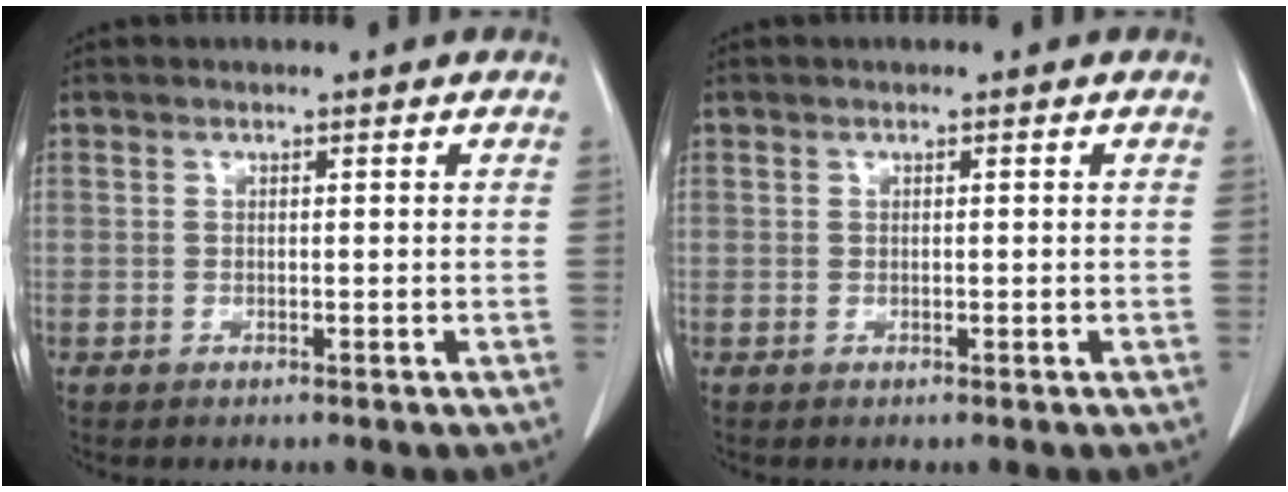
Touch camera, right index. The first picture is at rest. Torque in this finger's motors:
{"motor_torque": [-0.01, 0.01, 0.00, 0.00]}